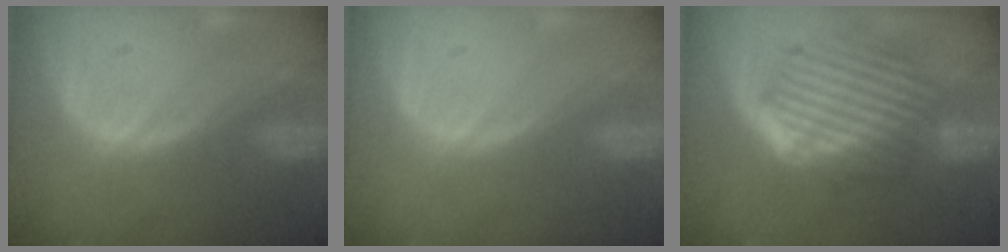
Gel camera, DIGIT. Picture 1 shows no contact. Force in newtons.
{"total": 0.0}
{"total": 9.6, "press": 8.5, "slide": 4.5}